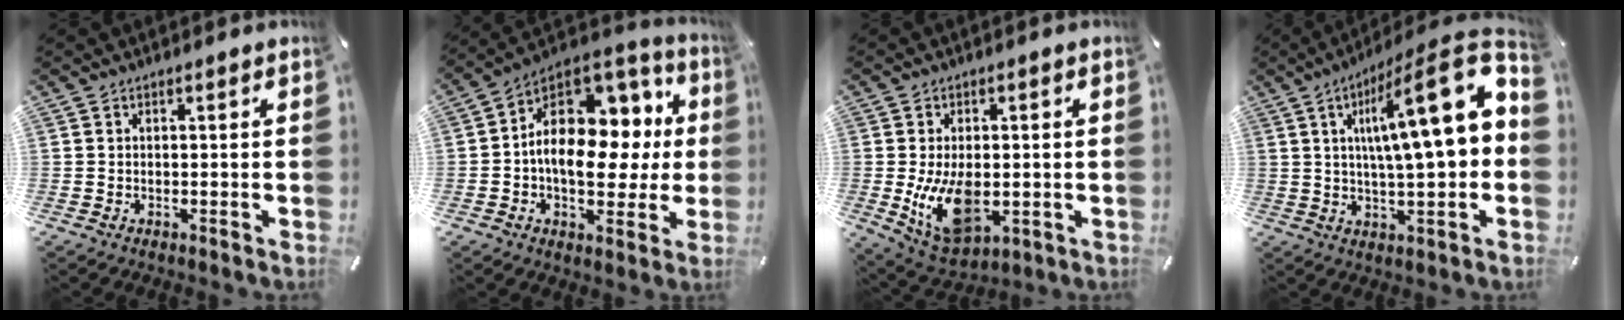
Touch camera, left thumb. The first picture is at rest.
{"total": 16.7, "force": [0.7, 11.9, 11.7], "torque": [-0.174, -0.013, 0.018]}
{"total": 12.5, "force": [-1.3, 7.6, 9.8], "torque": [-0.203, -0.014, -0.019]}
{"total": 20.4, "force": [5.2, 4.7, 19.2], "torque": [-0.280, -0.044, 0.069]}